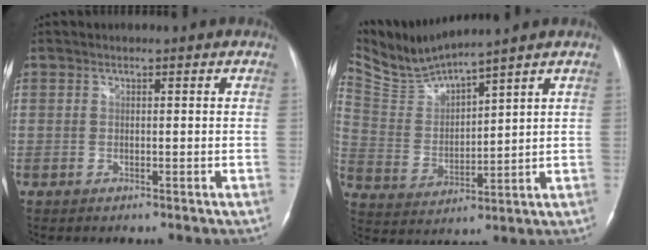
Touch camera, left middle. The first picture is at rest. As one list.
[{"total": 7.7, "force": [7.5, -0.8, 1.7], "torque": [-0.060, -0.004, 0.166]}]